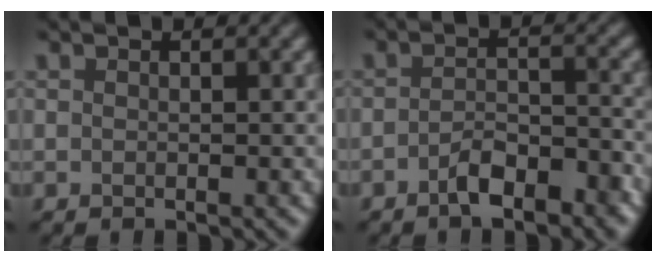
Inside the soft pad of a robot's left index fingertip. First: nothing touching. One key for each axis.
{"total": 4.0, "fx": -2.5, "fy": 1.7, "fz": 2.7, "tx": -0.040, "ty": 0.007, "tz": -0.044}